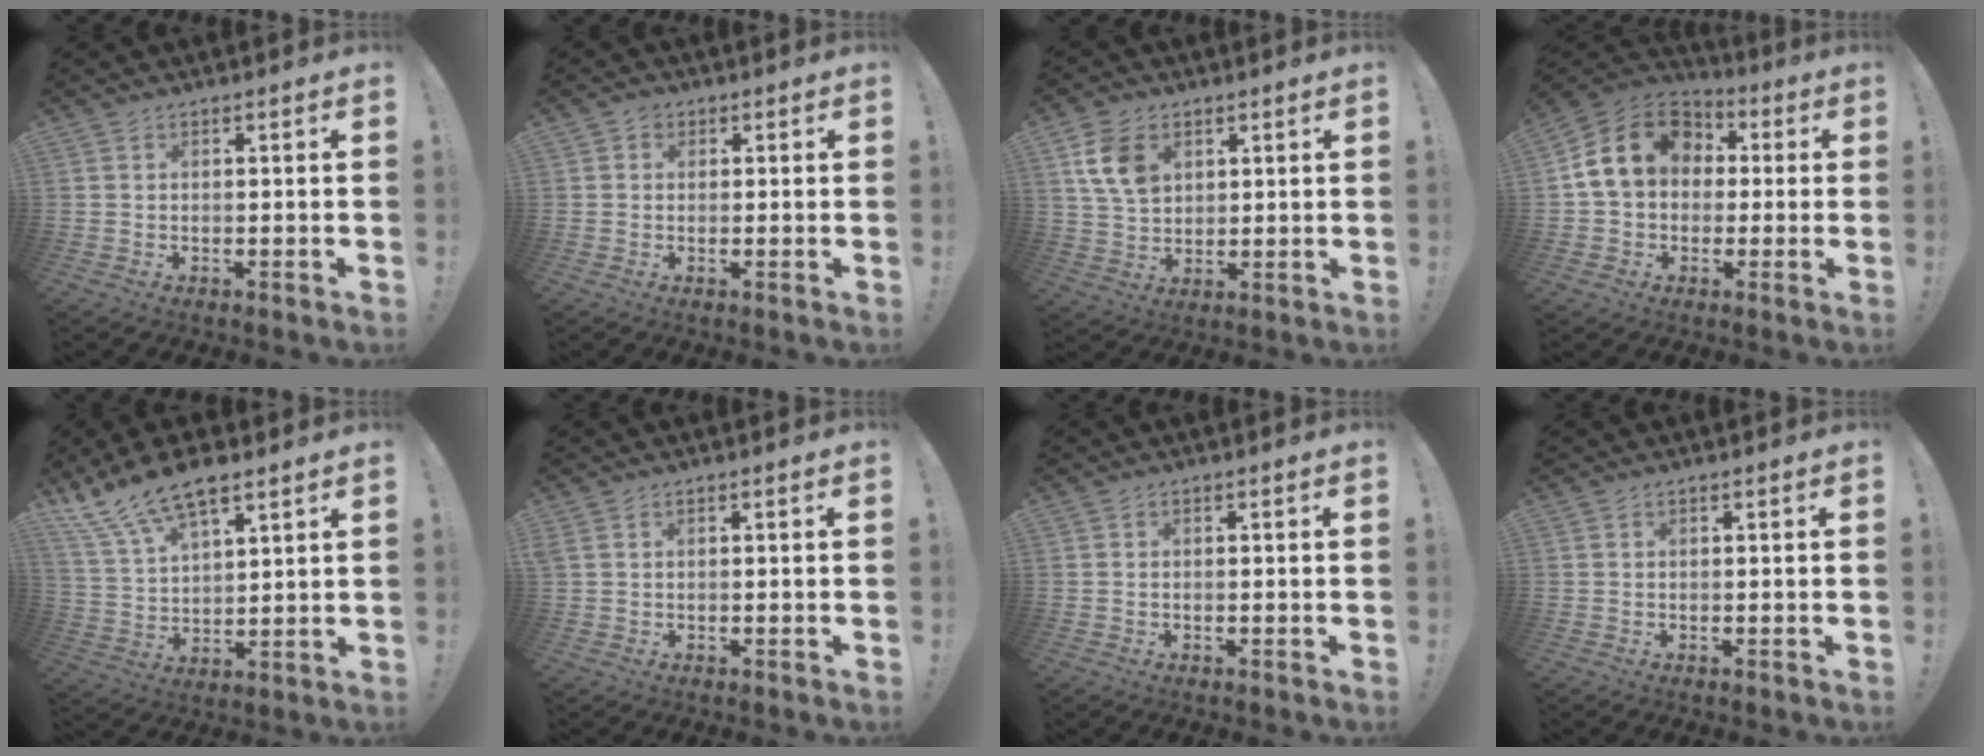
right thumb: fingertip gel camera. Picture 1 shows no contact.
{"total": 2.1, "force": [0.6, 1.8, 0.9], "torque": [-0.002, -0.005, 0.008]}
{"total": 10.9, "force": [4.2, 7.9, 6.2], "torque": [-0.112, 0.001, 0.085]}
{"total": 15.6, "force": [3.5, 12.2, 9.0], "torque": [-0.136, 0.003, 0.068]}
{"total": 13.5, "force": [9.9, 5.4, 7.4], "torque": [-0.148, -0.053, 0.185]}
{"total": 0.9, "force": [0.4, 0.4, 0.6], "torque": [-0.019, 0.006, 0.009]}
{"total": 0.0}
{"total": 0.0}